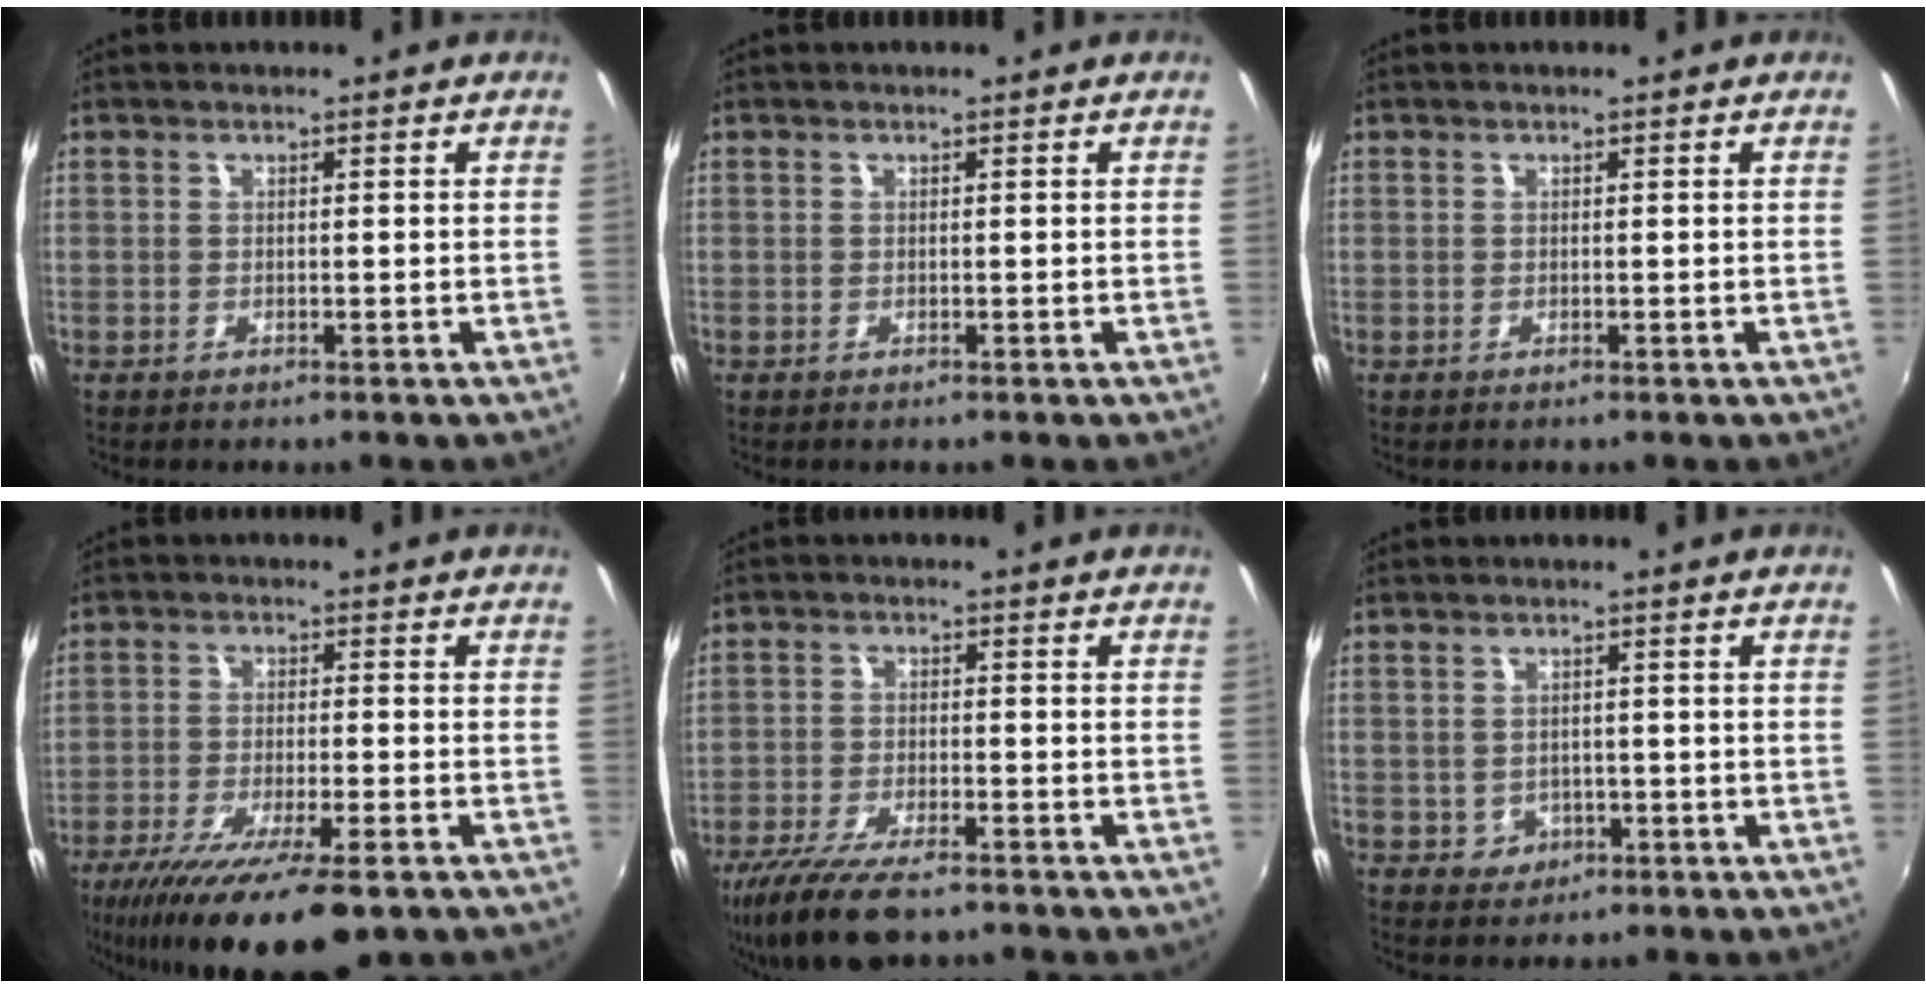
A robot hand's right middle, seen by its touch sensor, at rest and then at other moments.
{"total": 0.0}
{"total": 0.0}
{"total": 15.7, "force": [-10.5, 3.0, 11.4], "torque": [-0.220, -0.056, -0.175]}
{"total": 12.0, "force": [-9.0, 3.5, 7.1], "torque": [-0.164, -0.036, -0.164]}
{"total": 3.2, "force": [-0.9, 3.0, 0.7], "torque": [-0.021, 0.002, -0.006]}